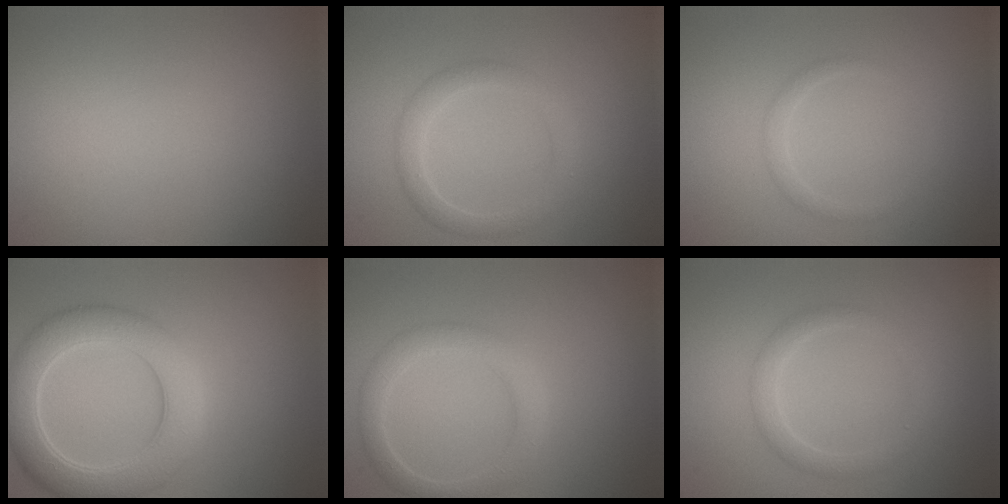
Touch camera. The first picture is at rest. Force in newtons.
{"total": 2.4, "press": 2.3, "slide": 0.1}
{"total": 1.0, "press": 1.0, "slide": 0.0}
{"total": 6.1, "press": 6.1, "slide": 0.3}
{"total": 2.7, "press": 2.7, "slide": 0.1}
{"total": 1.9, "press": 1.9, "slide": 0.1}